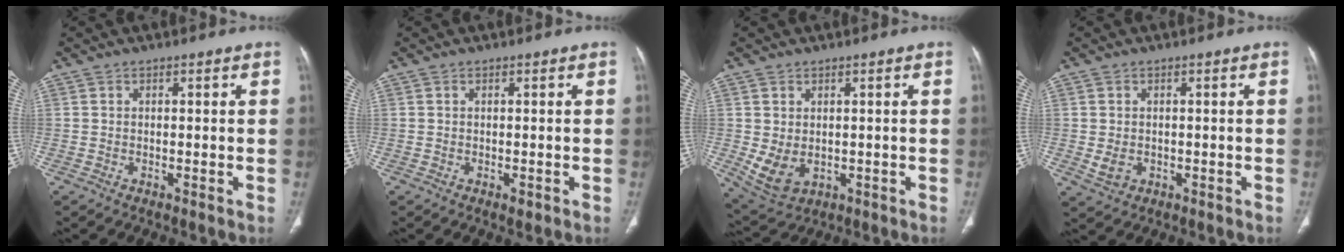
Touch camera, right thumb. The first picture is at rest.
{"total": 1.1, "force": [-0.4, 0.6, 0.9], "torque": [-0.011, 0.000, 0.000]}
{"total": 6.2, "force": [-0.4, 4.4, 4.4], "torque": [-0.081, -0.005, 0.017]}
{"total": 2.7, "force": [-0.3, 2.2, 1.5], "torque": [-0.028, 0.000, 0.004]}